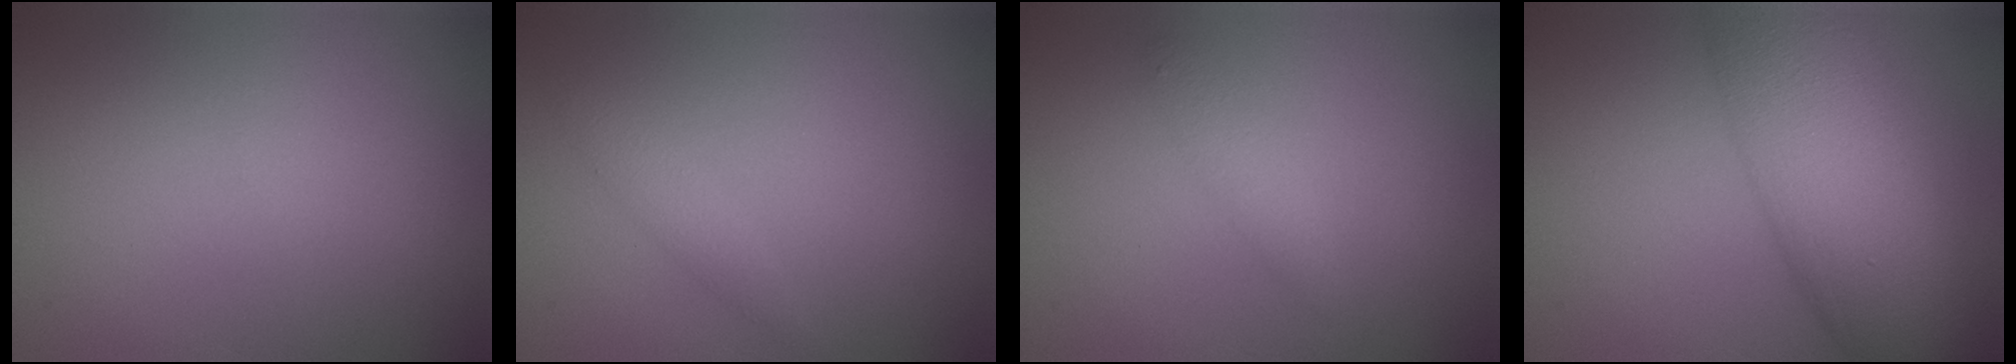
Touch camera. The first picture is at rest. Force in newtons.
{"total": 1.2, "press": 1.2, "slide": 0.0}
{"total": 1.4, "press": 1.4, "slide": 0.0}
{"total": 11.9, "press": 11.9, "slide": 0.4}